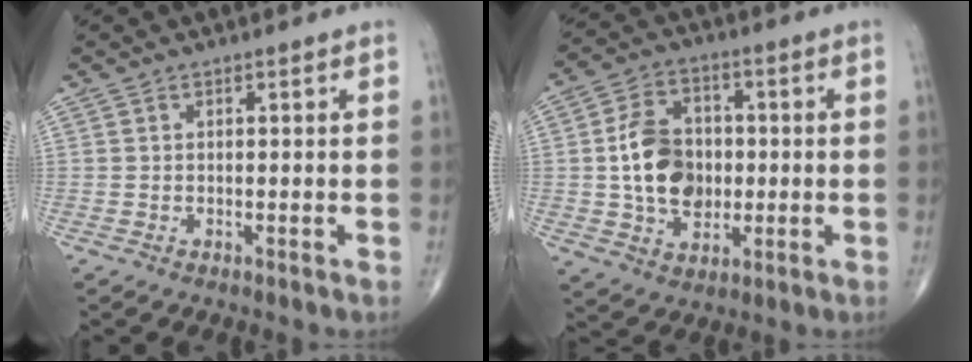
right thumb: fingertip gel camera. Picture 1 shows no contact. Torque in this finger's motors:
{"motor_torque": [0.47, 0.30, 1.34, 0.30, 0.44]}